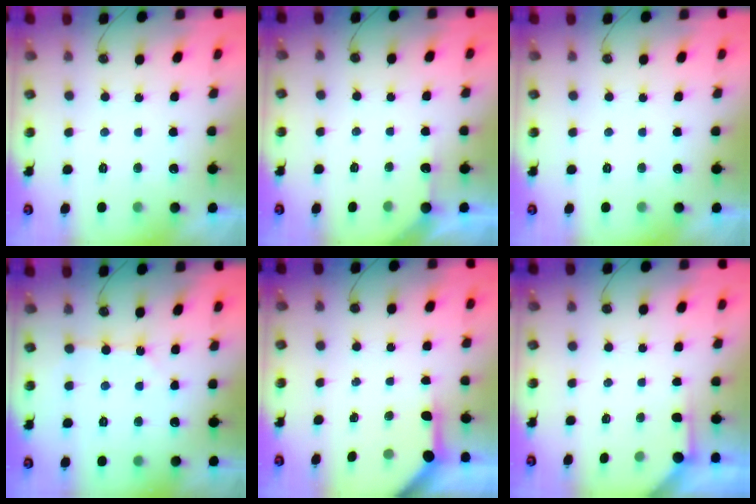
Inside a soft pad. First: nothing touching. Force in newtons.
{"total": 2.7, "press": 2.7, "slide": 0.2}
{"total": 0.0}
{"total": 2.2, "press": 2.2, "slide": 0.4}
{"total": 3.6, "press": 3.5, "slide": 0.5}
{"total": 1.6, "press": 1.6, "slide": 0.3}